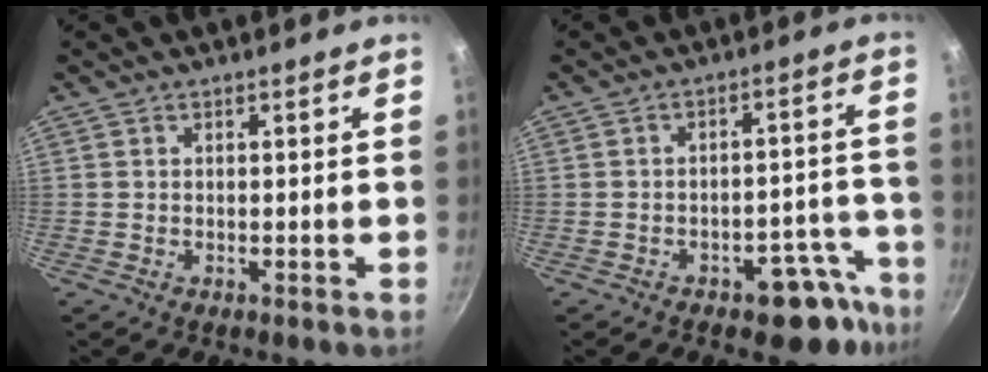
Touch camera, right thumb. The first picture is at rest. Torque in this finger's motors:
{"motor_torque": [2.63, 2.37, 0.45, -0.84, 0.03]}